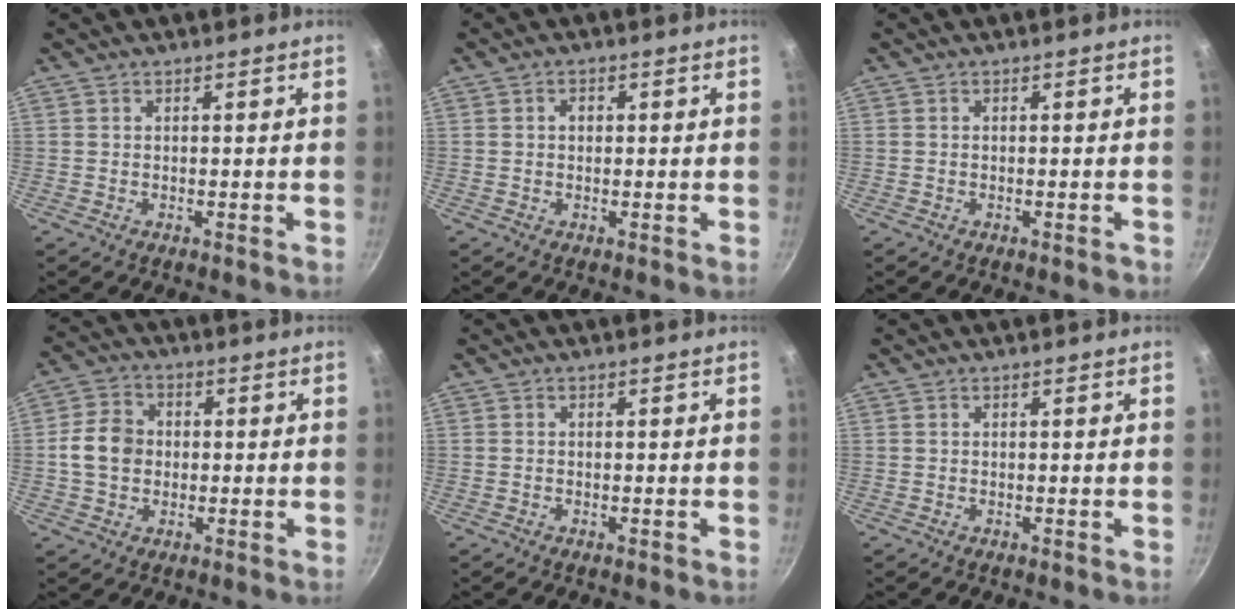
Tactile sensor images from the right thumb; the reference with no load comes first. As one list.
[{"total": 1.6, "force": [0.2, 1.3, 1.0], "torque": [-0.009, 0.004, 0.001]}, {"total": 0.9, "force": [-0.5, 0.3, 0.7], "torque": [-0.013, 0.005, -0.008]}, {"total": 7.6, "force": [-0.2, 6.3, 4.2], "torque": [-0.056, 0.015, -0.016]}, {"total": 0.0}, {"total": 0.0}]